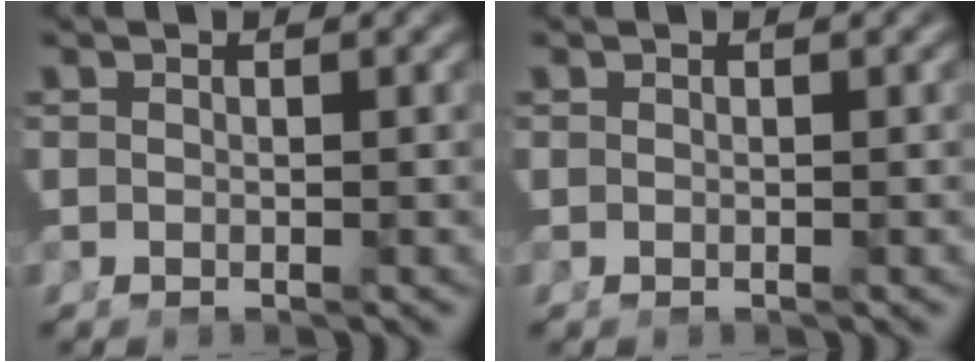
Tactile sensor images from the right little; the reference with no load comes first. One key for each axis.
{"total": 0.0}